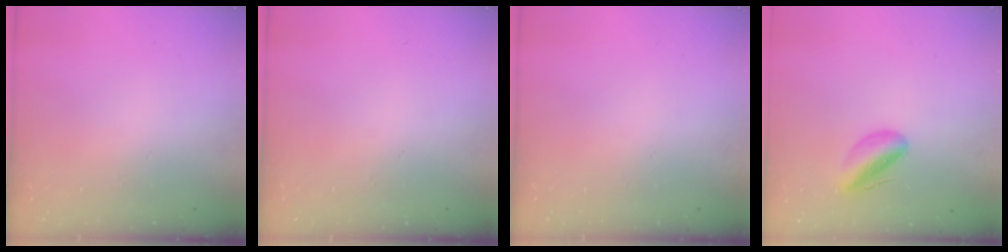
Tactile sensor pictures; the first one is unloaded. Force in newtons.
{"total": 0.0}
{"total": 0.0}
{"total": 7.3, "press": 6.9, "slide": 2.3}